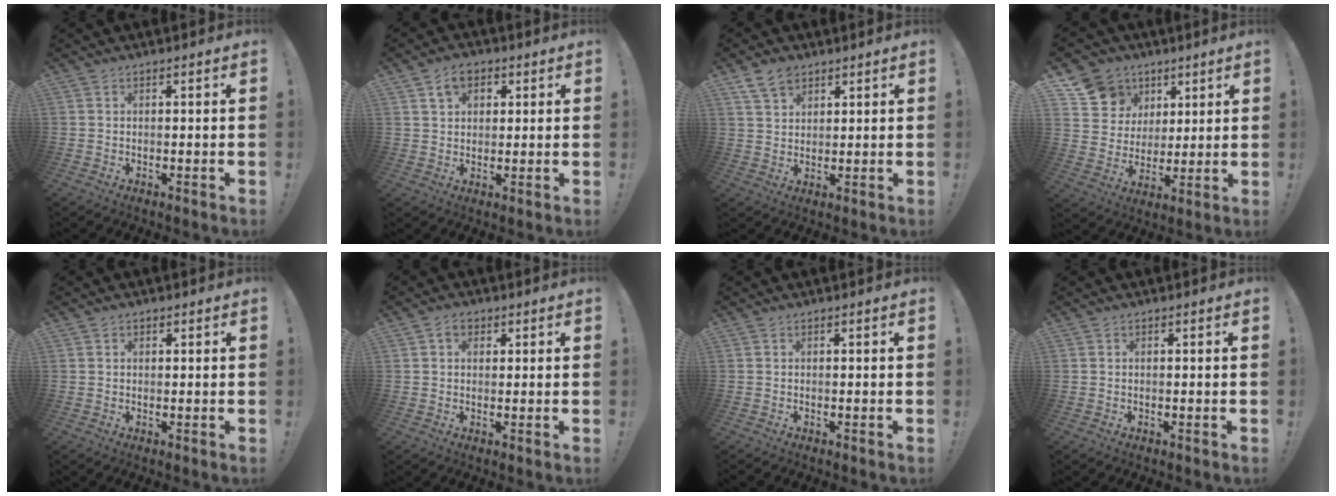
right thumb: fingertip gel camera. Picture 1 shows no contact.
{"total": 6.2, "force": [2.8, 4.6, 3.1], "torque": [-0.051, 0.001, 0.053]}
{"total": 6.5, "force": [4.4, 4.2, 2.3], "torque": [-0.040, -0.014, 0.084]}
{"total": 11.8, "force": [5.7, 10.1, 2.4], "torque": [-0.037, -0.031, 0.121]}
{"total": 0.8, "force": [0.3, 0.7, 0.1], "torque": [0.001, 0.000, 0.005]}
{"total": 3.5, "force": [1.5, 2.6, 1.7], "torque": [-0.028, 0.001, 0.026]}
{"total": 0.0}
{"total": 0.0}